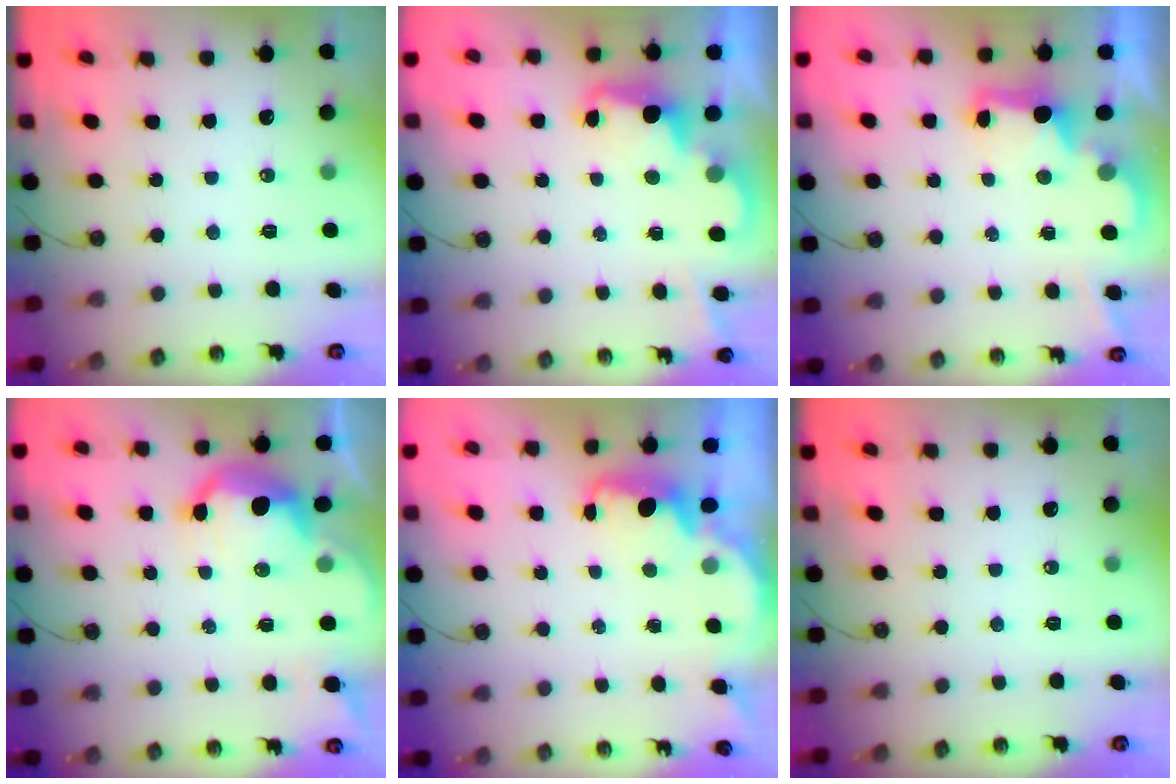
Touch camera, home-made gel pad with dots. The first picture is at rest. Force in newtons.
{"total": 2.4, "press": 2.3, "slide": 0.7}
{"total": 2.6, "press": 2.6, "slide": 0.5}
{"total": 10.0, "press": 10.0, "slide": 0.8}
{"total": 2.2, "press": 2.1, "slide": 0.6}
{"total": 0.0}